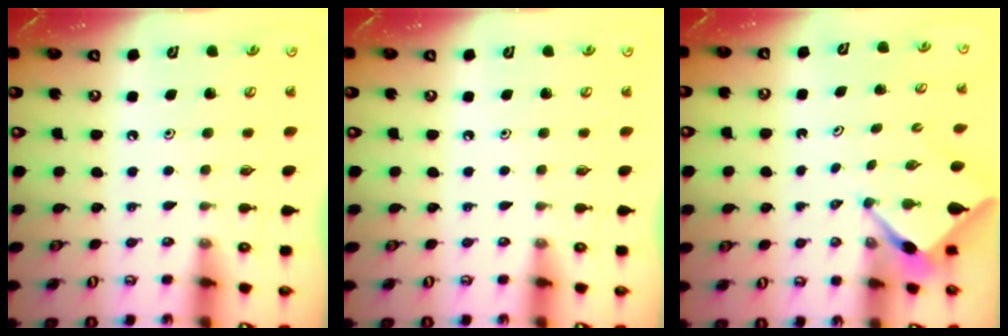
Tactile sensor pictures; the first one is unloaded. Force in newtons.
{"total": 0.0}
{"total": 2.7, "press": 2.7, "slide": 0.3}